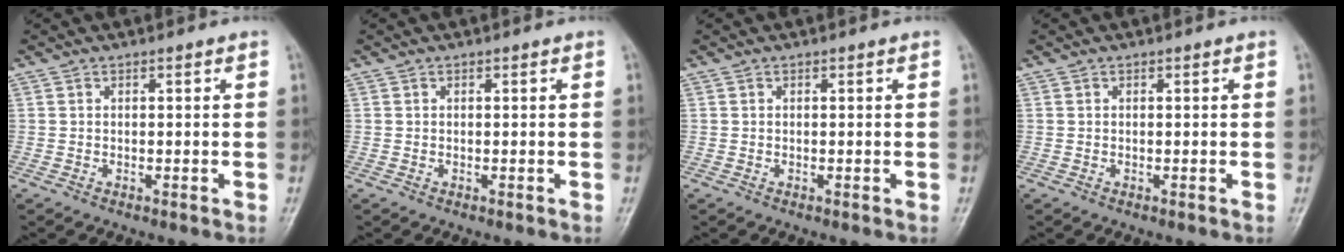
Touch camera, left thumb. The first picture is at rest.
{"total": 0.0}
{"total": 0.0}
{"total": 0.0}